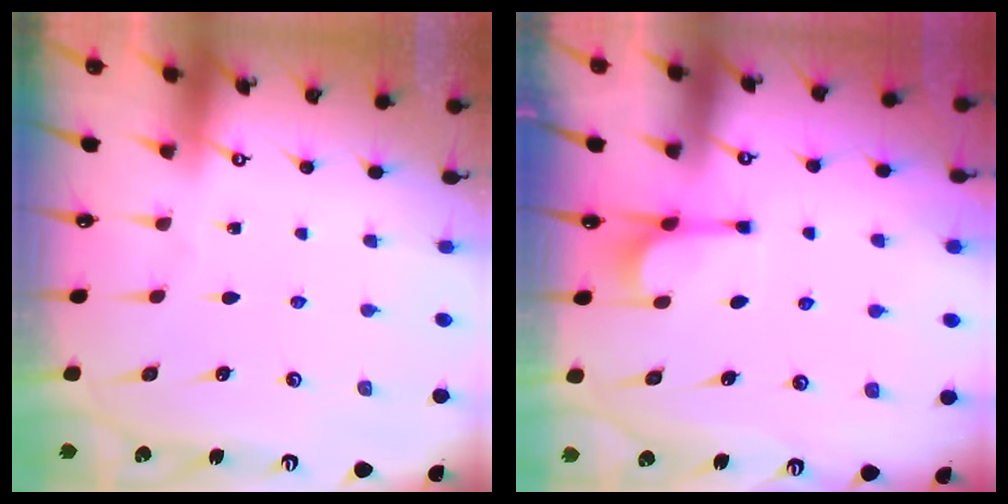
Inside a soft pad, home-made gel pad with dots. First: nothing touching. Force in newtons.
{"total": 4.0, "press": 3.9, "slide": 0.6}